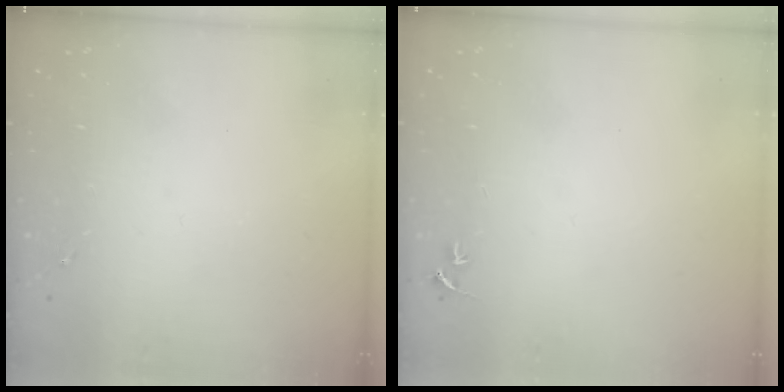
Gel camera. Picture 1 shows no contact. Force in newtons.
{"total": 2.7, "press": 2.7, "slide": 0.3}